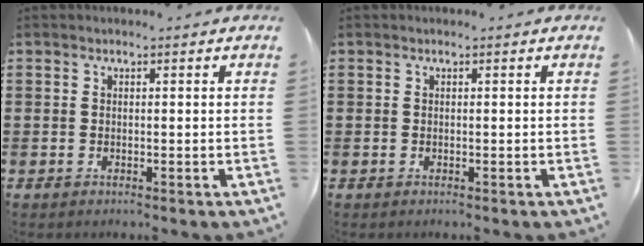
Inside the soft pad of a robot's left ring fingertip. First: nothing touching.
{"total": 0.0}